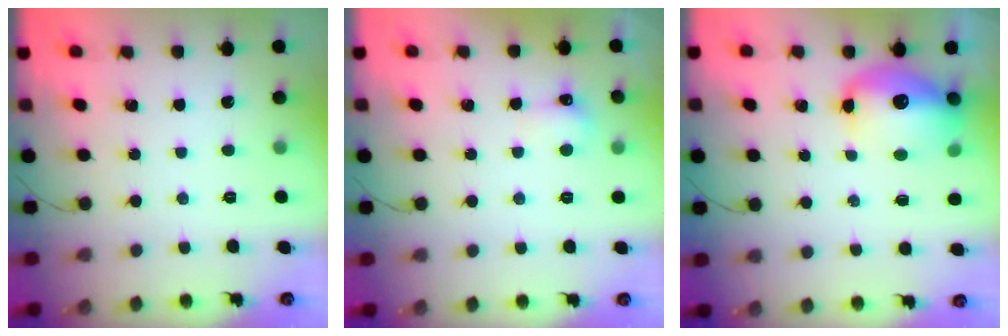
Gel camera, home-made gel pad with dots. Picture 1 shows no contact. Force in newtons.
{"total": 4.9, "press": 4.7, "slide": 1.4}
{"total": 14.3, "press": 13.8, "slide": 3.7}